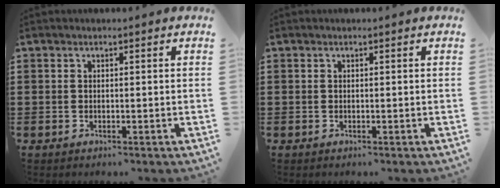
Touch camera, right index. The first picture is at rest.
{"total": 0.0}